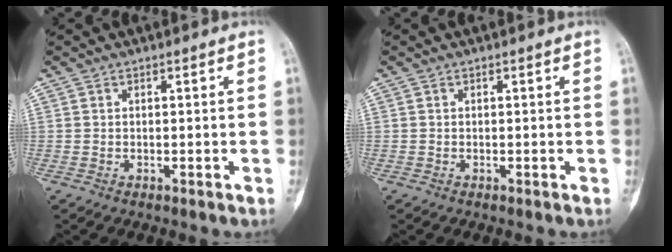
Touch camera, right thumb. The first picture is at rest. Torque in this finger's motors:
{"motor_torque": [-0.14, 0.28, -0.06, -0.09, 0.03]}